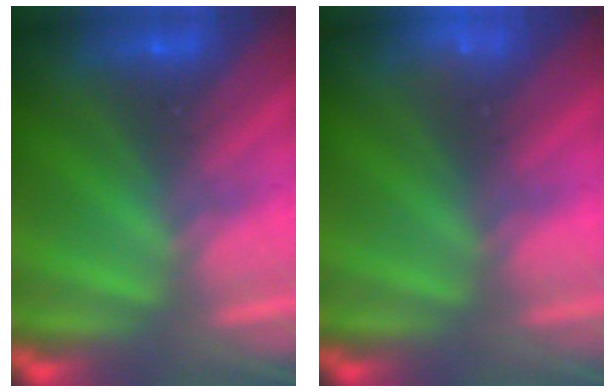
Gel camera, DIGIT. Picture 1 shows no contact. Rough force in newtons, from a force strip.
{"total": 2.9}